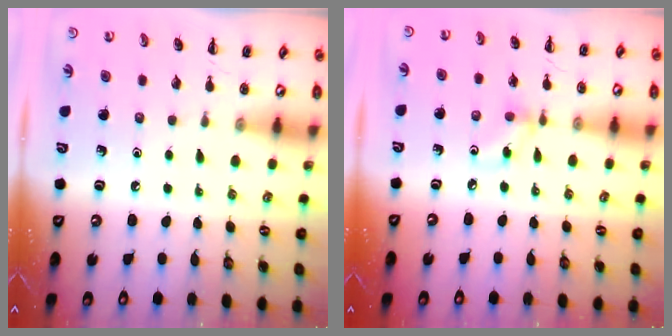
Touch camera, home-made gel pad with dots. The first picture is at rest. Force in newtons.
{"total": 4.1, "press": 4.1, "slide": 0.5}